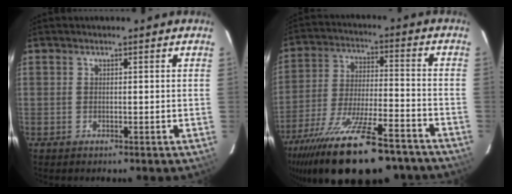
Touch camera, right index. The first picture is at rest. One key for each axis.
{"total": 26.9, "fx": -20.9, "fy": 7.4, "fz": 15.3, "tx": -0.291, "ty": -0.061, "tz": -0.315}